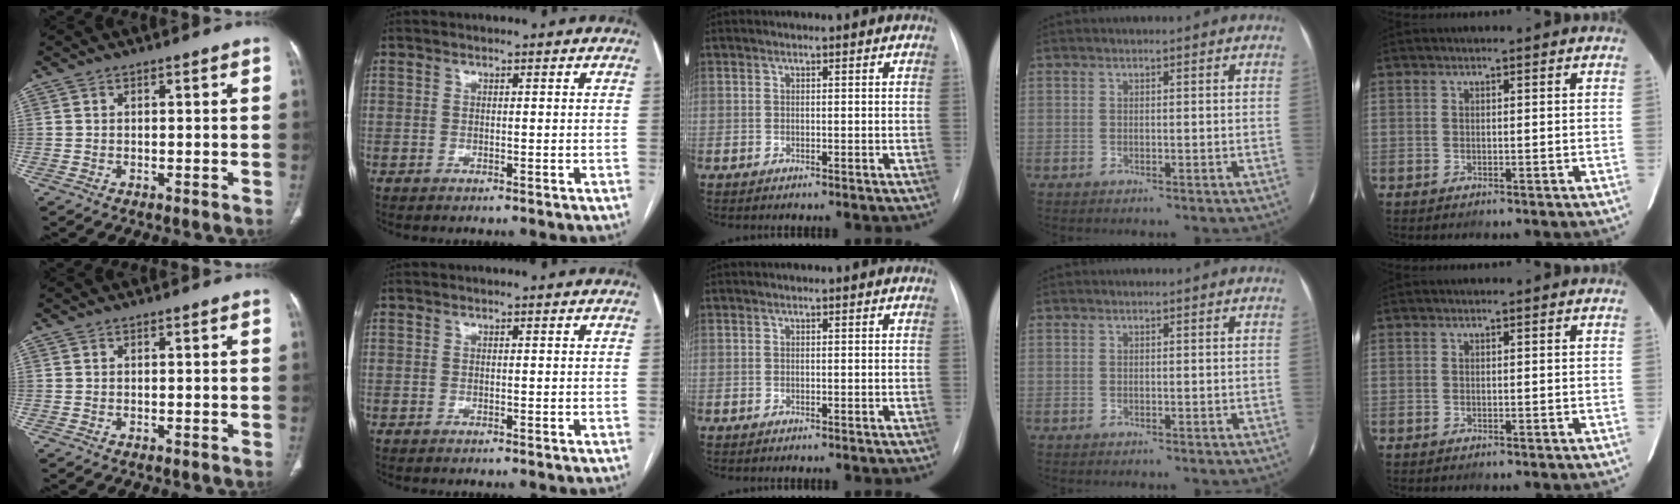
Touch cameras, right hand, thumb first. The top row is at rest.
{}